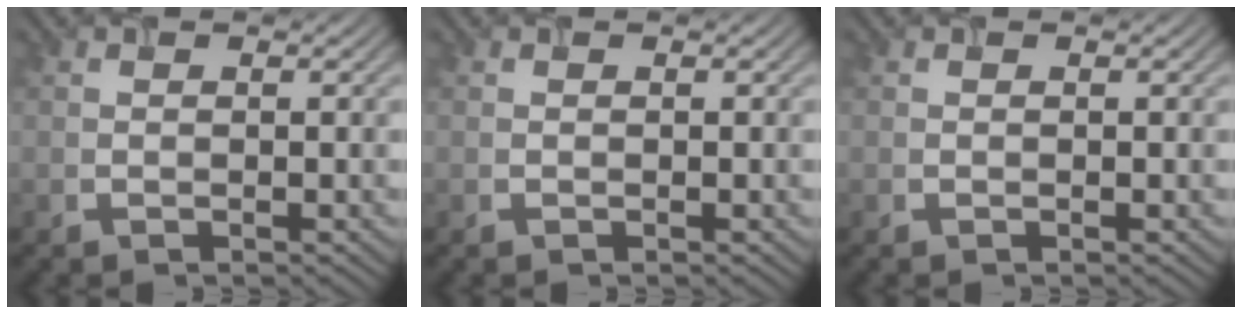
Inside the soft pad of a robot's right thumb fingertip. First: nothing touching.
{"total": 0.0}
{"total": 0.0}